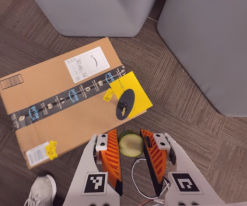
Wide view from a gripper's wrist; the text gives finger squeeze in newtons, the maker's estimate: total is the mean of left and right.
{"total": 8.4, "left": 8.5, "right": 8.4}